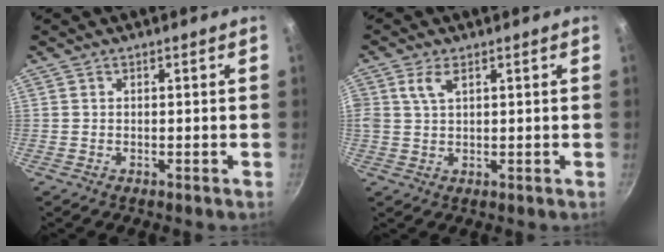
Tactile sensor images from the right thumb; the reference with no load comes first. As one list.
[{"total": 3.4, "force": [1.6, 1.7, 2.4], "torque": [-0.050, 0.001, 0.037]}]